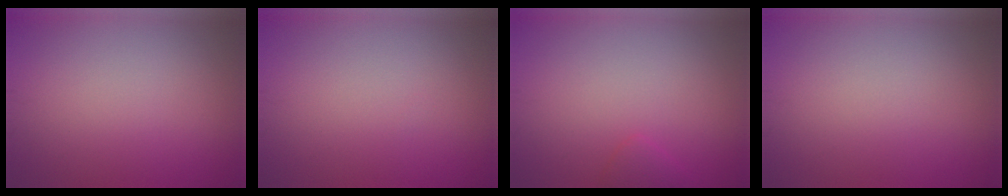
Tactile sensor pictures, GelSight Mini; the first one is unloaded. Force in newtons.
{"total": 0.0}
{"total": 1.0, "press": 1.0, "slide": 0.1}
{"total": 0.0}